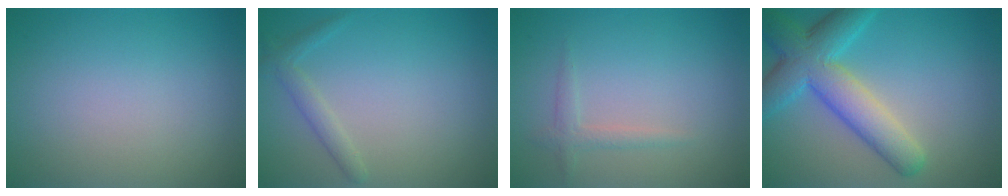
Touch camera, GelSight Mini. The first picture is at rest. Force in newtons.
{"total": 1.5, "press": 1.5, "slide": 0.1}
{"total": 1.3, "press": 1.3, "slide": 0.1}
{"total": 7.3, "press": 7.3, "slide": 0.3}